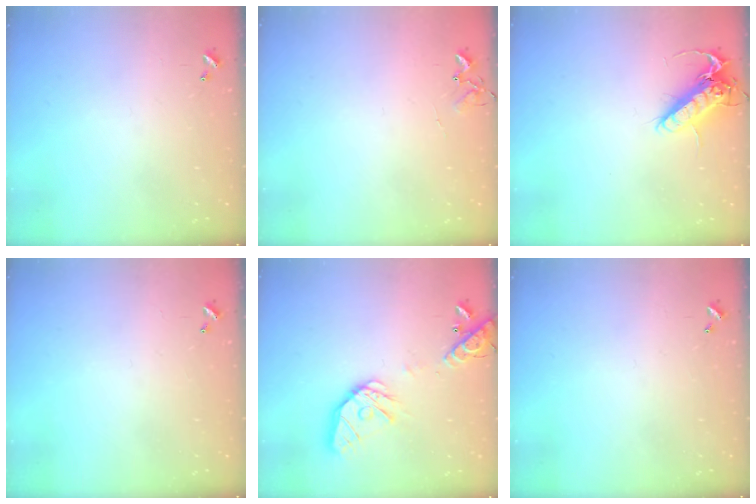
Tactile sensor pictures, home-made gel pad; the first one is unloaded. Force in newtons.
{"total": 6.1, "press": 6.0, "slide": 0.6}
{"total": 14.2, "press": 14.0, "slide": 2.2}
{"total": 0.0}
{"total": 17.6, "press": 17.3, "slide": 2.8}
{"total": 0.0}